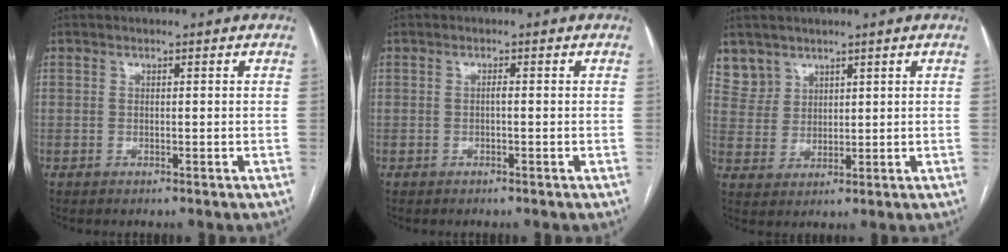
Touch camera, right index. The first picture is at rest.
{"total": 0.6, "force": [-0.1, 0.1, 0.5], "torque": [-0.010, 0.001, -0.002]}
{"total": 4.6, "force": [3.5, 2.9, -0.6], "torque": [0.019, 0.005, 0.078]}